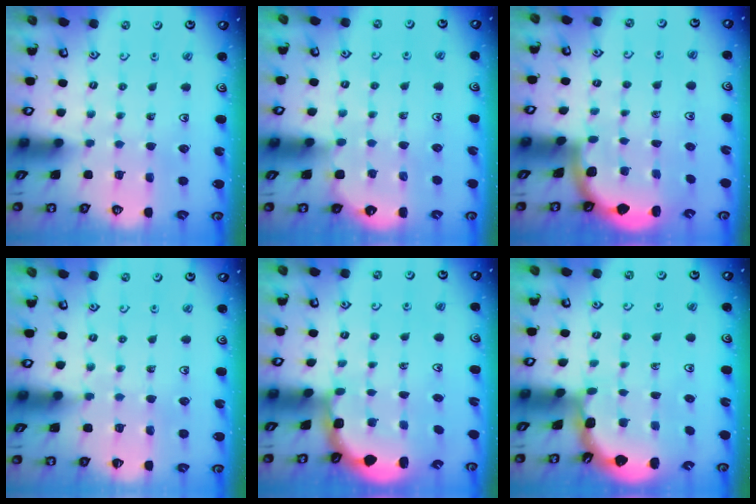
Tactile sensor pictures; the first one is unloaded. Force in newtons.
{"total": 3.1, "press": 2.6, "slide": 1.7}
{"total": 1.7, "press": 1.7, "slide": 0.1}
{"total": 3.6, "press": 3.5, "slide": 0.6}
{"total": 2.5, "press": 2.2, "slide": 1.1}
{"total": 1.9, "press": 1.9, "slide": 0.2}